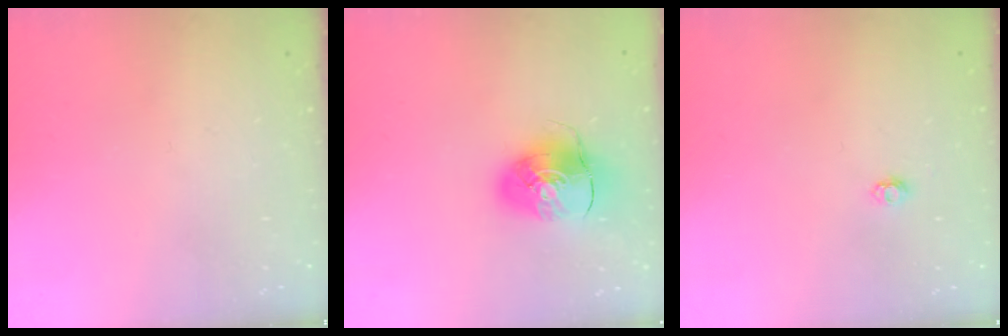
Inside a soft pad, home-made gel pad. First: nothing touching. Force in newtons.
{"total": 8.9, "press": 8.9, "slide": 1.2}
{"total": 2.9, "press": 2.9, "slide": 0.4}